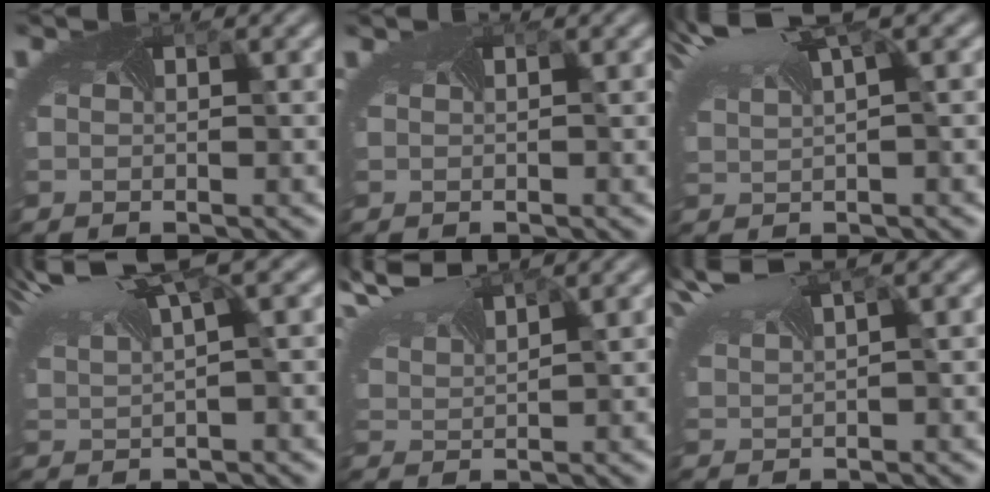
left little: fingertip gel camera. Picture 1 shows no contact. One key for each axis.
{"total": 0.6, "fx": 0.3, "fy": 0.4, "fz": 0.4, "tx": -0.008, "ty": 0.007, "tz": -0.002}
{"total": 7.3, "fx": 4.5, "fy": 2.6, "fz": 5.2, "tx": -0.125, "ty": 0.029, "tz": 0.085}
{"total": 8.2, "fx": 5.0, "fy": 2.6, "fz": 6.0, "tx": -0.143, "ty": 0.028, "tz": 0.096}
{"total": 5.8, "fx": 4.4, "fy": 1.7, "fz": 3.3, "tx": -0.091, "ty": 0.024, "tz": 0.081}
{"total": 4.8, "fx": 3.1, "fy": 1.5, "fz": 3.3, "tx": -0.087, "ty": 0.022, "tz": 0.065}